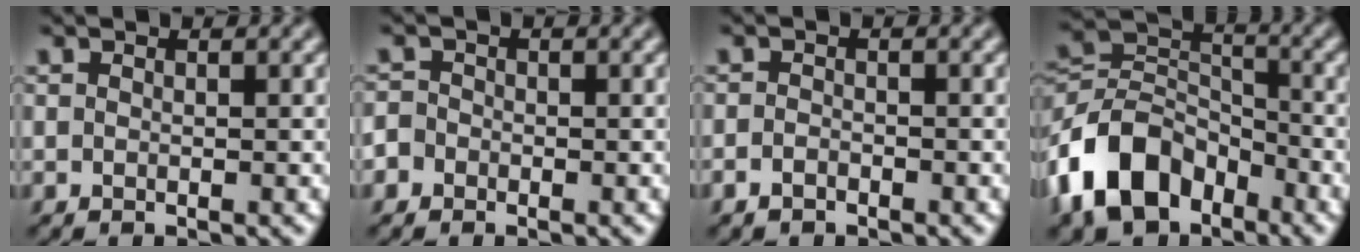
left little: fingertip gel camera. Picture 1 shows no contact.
{"total": 2.2, "force": [-1.0, 1.9, 0.5], "torque": [0.002, 0.008, -0.032]}
{"total": 1.2, "force": [-1.0, 0.6, 0.4], "torque": [-0.008, 0.001, -0.022]}
{"total": 9.4, "force": [-5.5, 5.9, 4.9], "torque": [-0.095, 0.008, -0.122]}